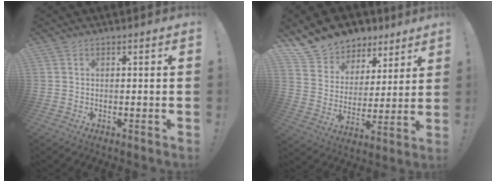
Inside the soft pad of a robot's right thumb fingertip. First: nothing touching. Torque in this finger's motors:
{"motor_torque": [-0.95, 1.25, 0.15, 0.11, 0.00]}